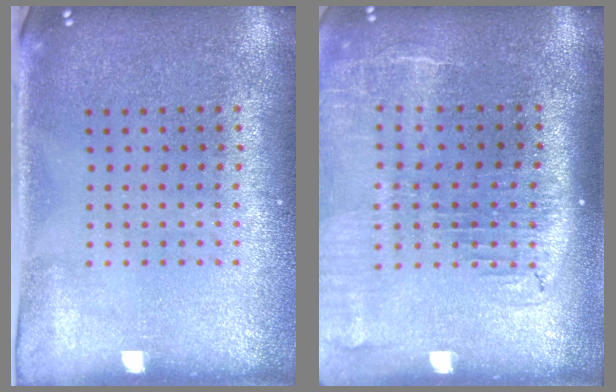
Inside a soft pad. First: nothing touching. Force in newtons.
{"total": 2.2, "press": 1.8, "slide": 1.3}